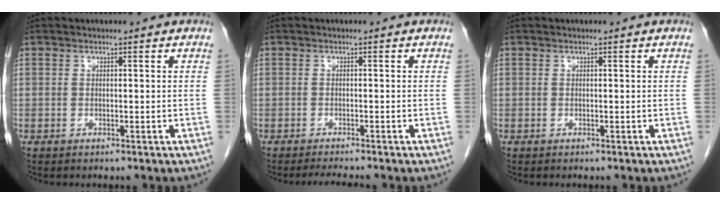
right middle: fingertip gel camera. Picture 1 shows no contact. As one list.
[{"total": 2.6, "force": [-2.3, -0.4, 0.9], "torque": [-0.018, -0.010, -0.037]}, {"total": 0.0}]